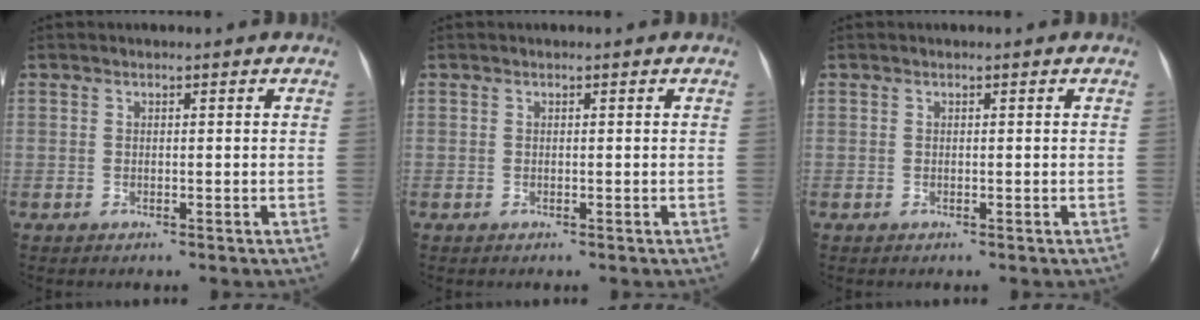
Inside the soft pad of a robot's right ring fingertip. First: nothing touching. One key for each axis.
{"total": 0.0}
{"total": 0.0}